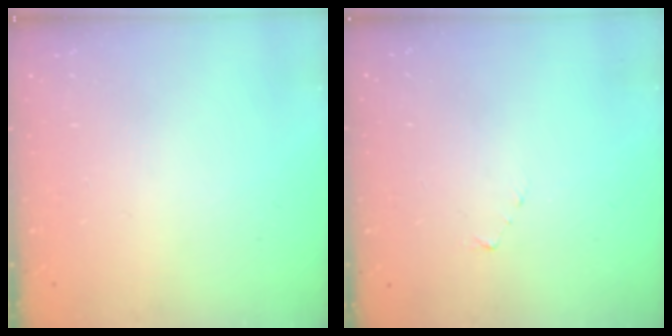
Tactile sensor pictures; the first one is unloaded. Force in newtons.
{"total": 3.0, "press": 3.0, "slide": 0.3}